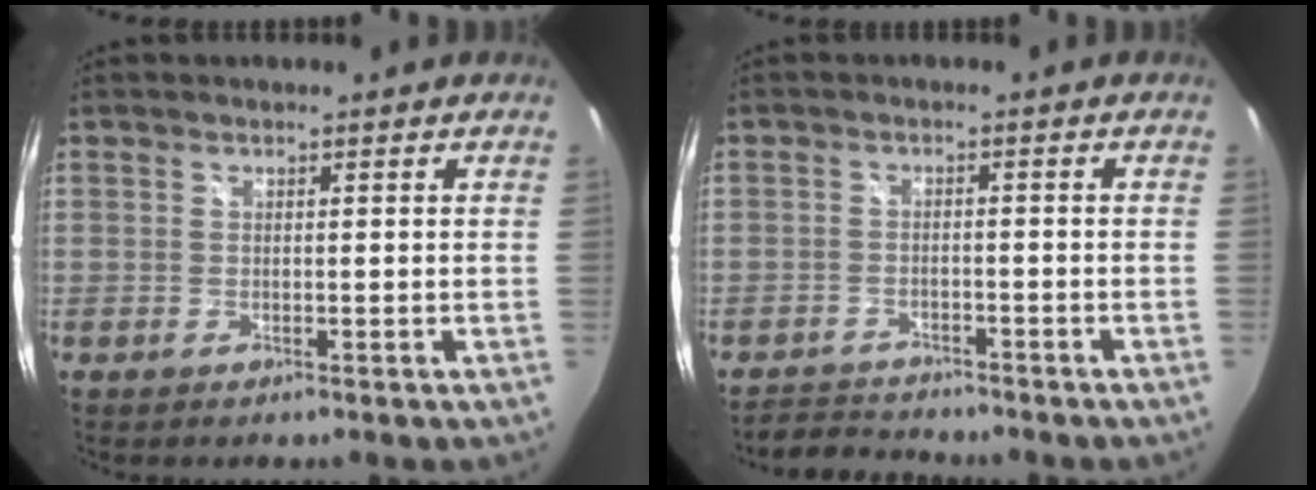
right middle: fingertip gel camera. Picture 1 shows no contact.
{"total": 4.3, "force": [-4.2, 1.0, -0.1], "torque": [-0.016, 0.012, -0.074]}